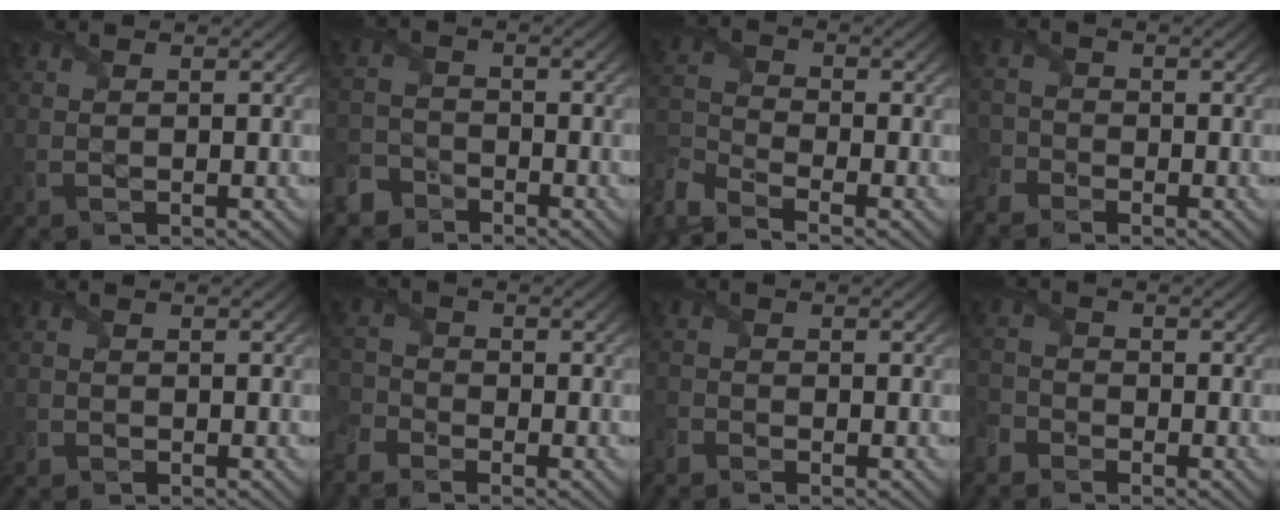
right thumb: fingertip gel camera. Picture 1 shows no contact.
{"total": 4.8, "force": [-3.8, 2.7, 1.2], "torque": [-0.035, -0.005, -0.087]}
{"total": 6.9, "force": [-5.3, 2.7, 3.5], "torque": [-0.091, -0.021, -0.121]}
{"total": 3.5, "force": [-2.8, 1.8, 0.9], "torque": [-0.026, -0.008, -0.065]}
{"total": 0.6, "force": [-0.3, 0.5, 0.0], "torque": [0.001, -0.006, -0.007]}
{"total": 4.5, "force": [-3.7, 2.2, 1.4], "torque": [-0.047, -0.015, -0.086]}
{"total": 1.6, "force": [-1.4, 0.6, 0.3], "torque": [-0.011, -0.009, -0.038]}
{"total": 2.9, "force": [-2.4, 1.6, 0.6], "torque": [-0.024, -0.007, -0.064]}